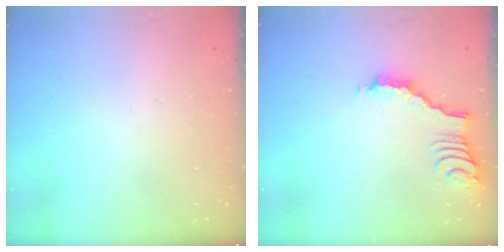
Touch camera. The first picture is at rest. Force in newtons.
{"total": 2.5, "press": 2.4, "slide": 0.4}